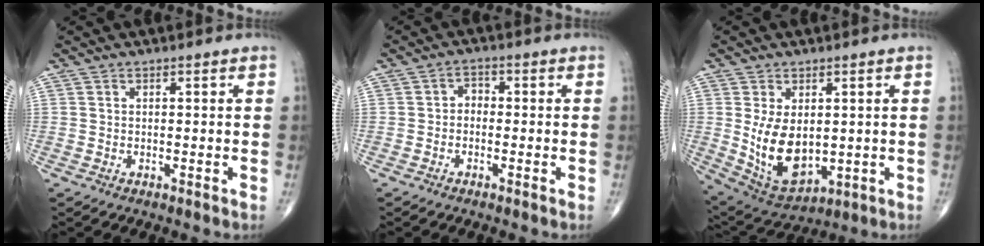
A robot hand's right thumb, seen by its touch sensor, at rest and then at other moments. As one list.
[{"total": 2.3, "force": [-0.5, 1.8, 1.4], "torque": [-0.009, 0.014, -0.020]}, {"total": 12.1, "force": [0.1, 7.5, 9.5], "torque": [-0.155, -0.013, 0.031]}]